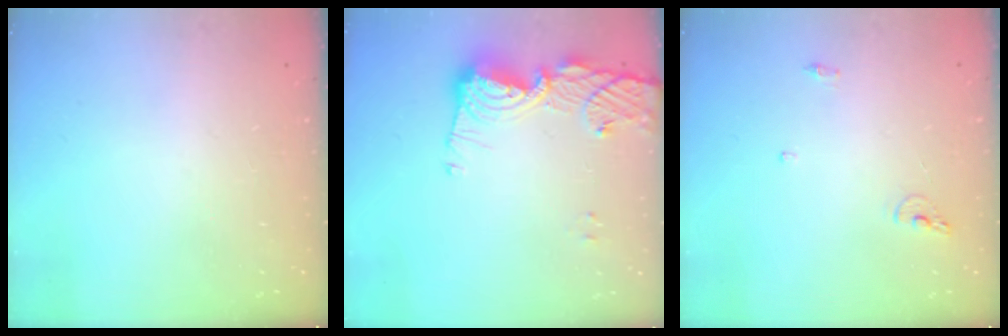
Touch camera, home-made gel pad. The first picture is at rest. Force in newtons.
{"total": 12.7, "press": 12.6, "slide": 1.2}
{"total": 6.6, "press": 6.6, "slide": 0.7}